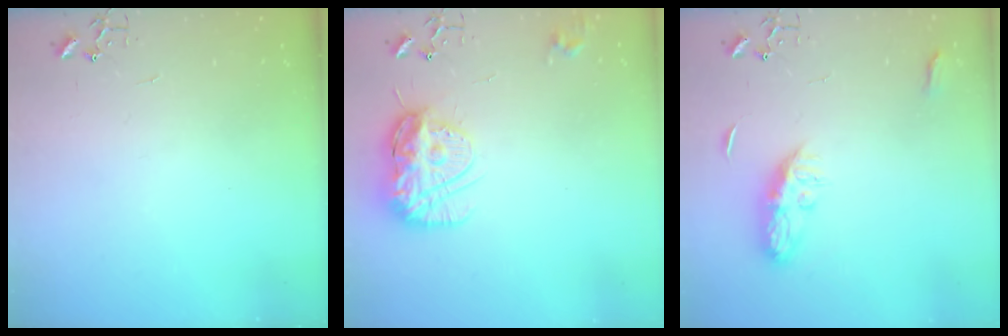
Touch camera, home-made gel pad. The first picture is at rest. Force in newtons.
{"total": 14.9, "press": 14.8, "slide": 1.2}
{"total": 8.2, "press": 8.1, "slide": 0.6}